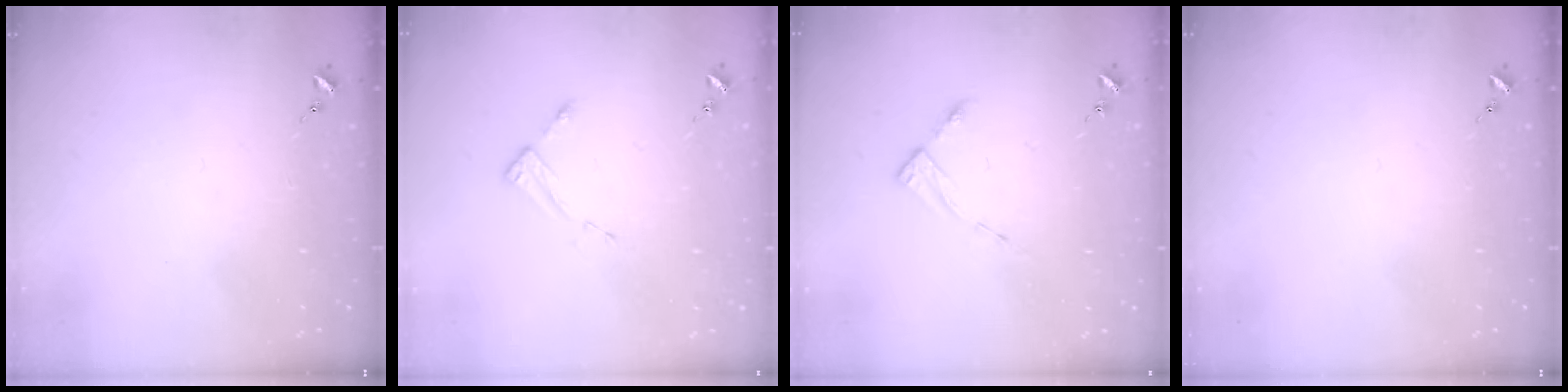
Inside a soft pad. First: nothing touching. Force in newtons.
{"total": 2.7, "press": 2.7, "slide": 0.4}
{"total": 2.8, "press": 2.8, "slide": 0.4}
{"total": 0.0}